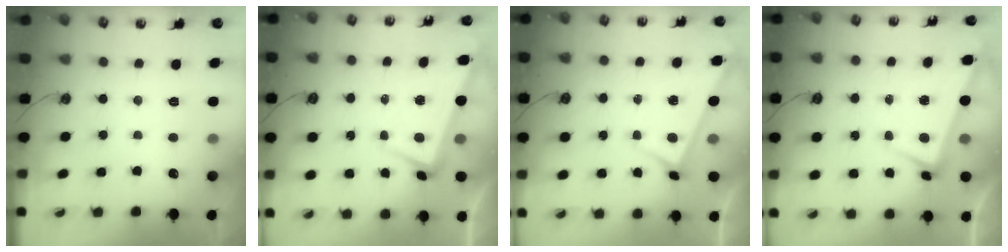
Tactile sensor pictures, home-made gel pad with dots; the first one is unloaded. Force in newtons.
{"total": 2.8, "press": 2.3, "slide": 1.7}
{"total": 3.0, "press": 3.0, "slide": 0.3}
{"total": 3.4, "press": 3.2, "slide": 1.0}